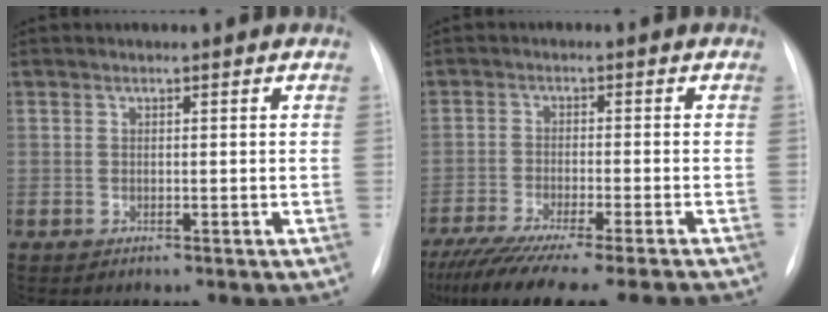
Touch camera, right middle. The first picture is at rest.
{"total": 17.6, "force": [-15.4, 0.5, 8.5], "torque": [-0.123, -0.046, -0.230]}